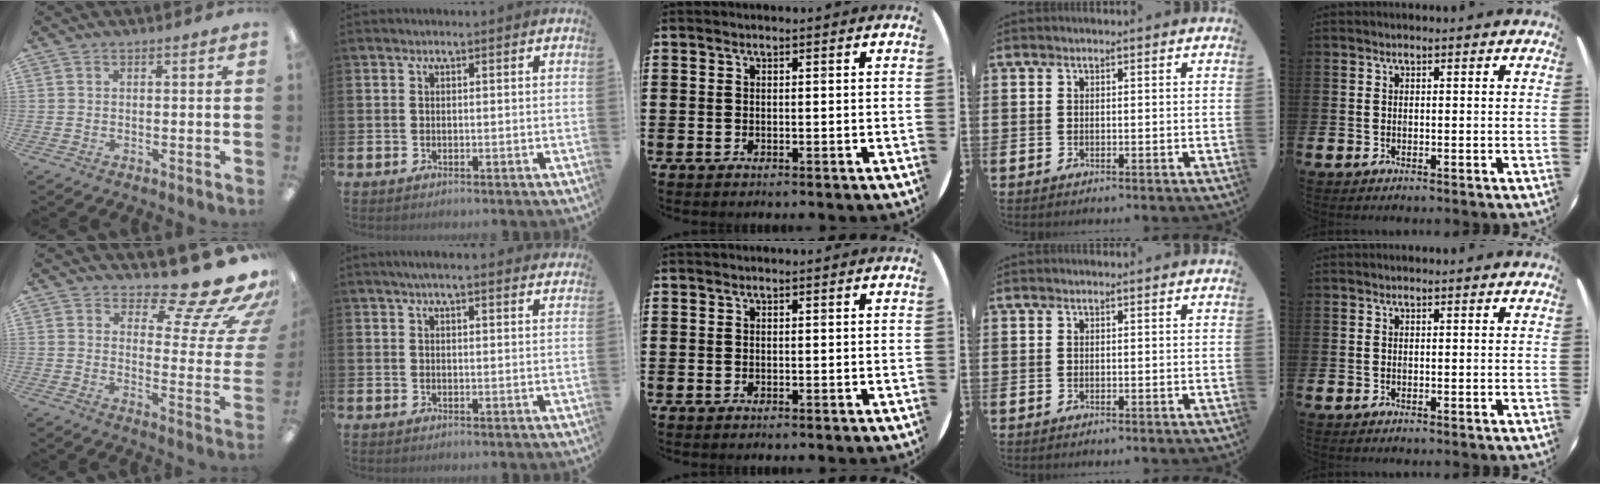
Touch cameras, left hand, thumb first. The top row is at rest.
{"thumb": {"total": 14.5, "force": [11.2, 4.0, 8.3], "torque": [-0.115, -0.094, 0.182]}, "index": {"total": 3.3, "force": [3.2, 0.0, 1.0], "torque": [-0.026, -0.009, 0.057]}}